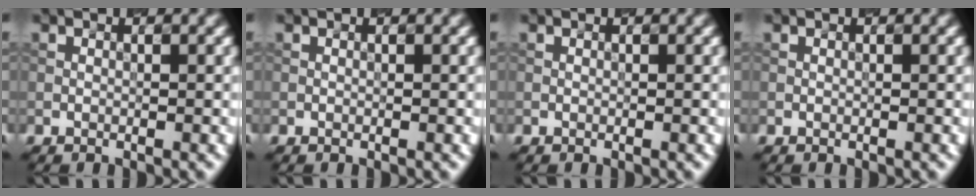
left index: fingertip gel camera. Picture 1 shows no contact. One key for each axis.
{"total": 0.0}
{"total": 0.0}
{"total": 0.0}